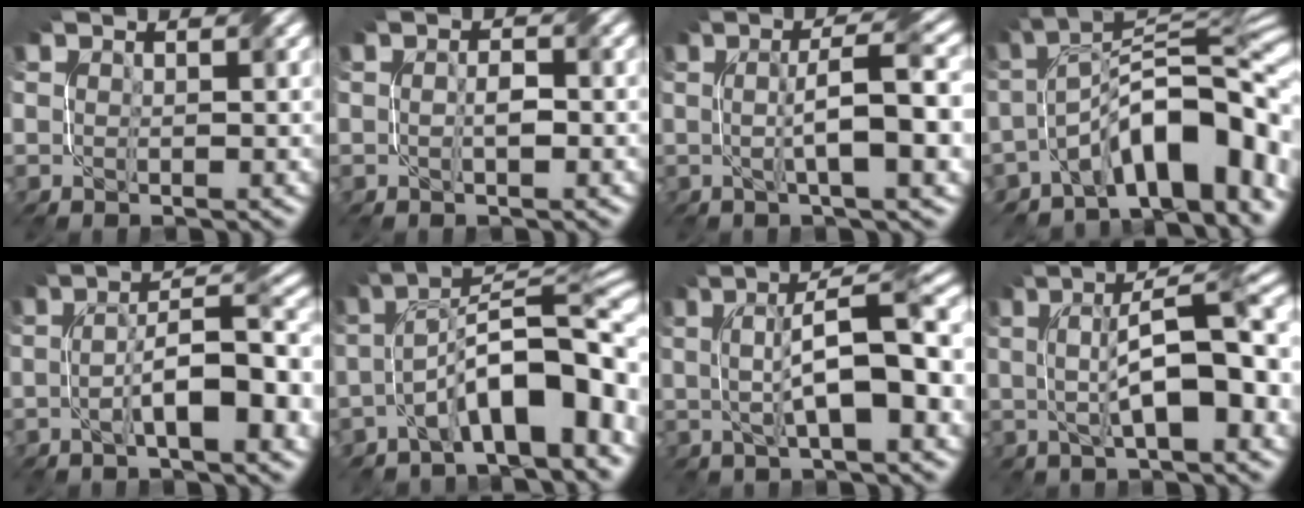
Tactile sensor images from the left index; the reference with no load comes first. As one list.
[{"total": 1.4, "force": [-0.5, 0.5, 1.3], "torque": [-0.023, 0.003, -0.007]}, {"total": 7.1, "force": [0.1, 1.4, 7.0], "torque": [-0.103, 0.010, 0.000]}, {"total": 12.9, "force": [-5.4, 5.2, 10.5], "torque": [-0.139, 0.020, -0.084]}, {"total": 7.8, "force": [-1.6, 1.9, 7.4], "torque": [-0.113, 0.014, -0.027]}, {"total": 11.4, "force": [-4.1, 3.8, 10.0], "torque": [-0.146, 0.020, -0.066]}, {"total": 8.8, "force": [0.7, 2.3, 8.5], "torque": [-0.126, 0.013, 0.011]}, {"total": 9.1, "force": [0.5, 2.5, 8.7], "torque": [-0.127, 0.011, 0.009]}]